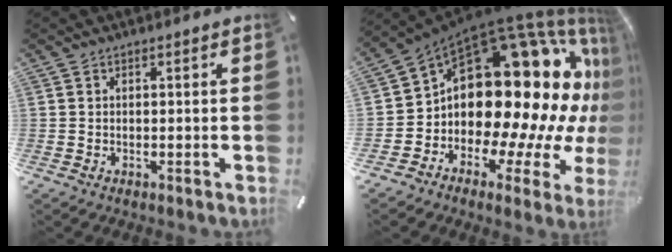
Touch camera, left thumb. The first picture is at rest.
{"total": 24.6, "force": [6.5, 15.1, 18.4], "torque": [-0.267, -0.113, 0.144]}